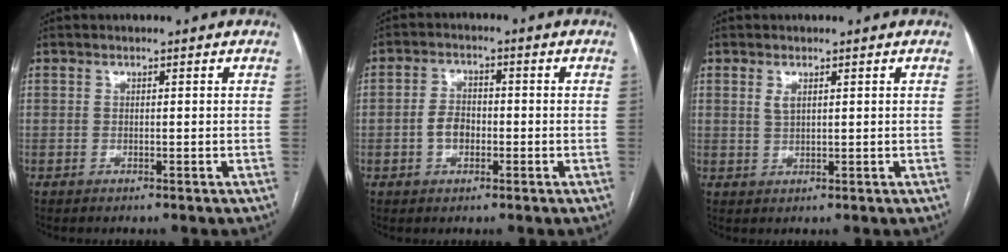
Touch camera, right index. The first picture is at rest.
{"total": 4.2, "force": [-1.1, 2.8, 3.0], "torque": [-0.061, 0.010, -0.019]}
{"total": 1.6, "force": [0.8, 0.6, 1.2], "torque": [-0.027, -0.001, 0.020]}